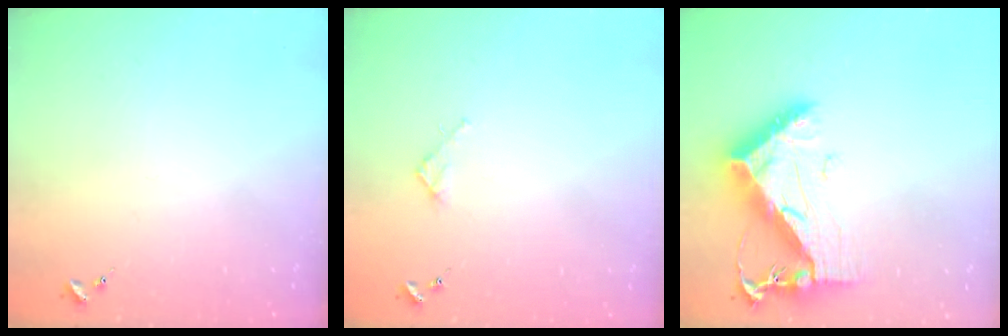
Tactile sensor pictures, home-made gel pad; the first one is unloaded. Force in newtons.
{"total": 2.7, "press": 2.7, "slide": 0.3}
{"total": 12.5, "press": 12.4, "slide": 1.1}